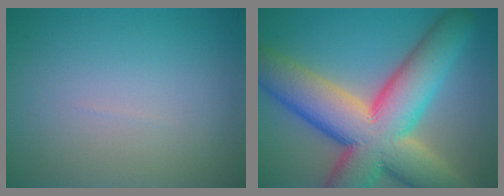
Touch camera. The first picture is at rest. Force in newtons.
{"total": 15.3, "press": 15.3, "slide": 1.1}